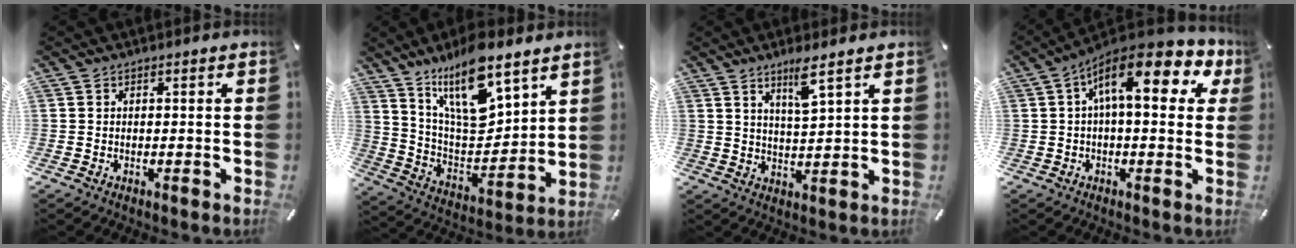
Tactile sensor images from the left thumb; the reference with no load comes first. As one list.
[{"total": 17.2, "force": [12.5, 6.9, 9.7], "torque": [-0.184, -0.072, 0.219]}, {"total": 6.0, "force": [4.3, 0.5, 4.1], "torque": [-0.074, -0.021, 0.071]}, {"total": 14.2, "force": [5.0, 5.6, 12.1], "torque": [-0.180, -0.022, 0.080]}]